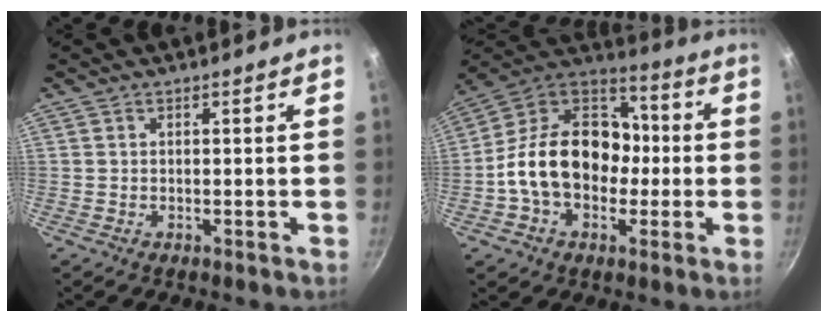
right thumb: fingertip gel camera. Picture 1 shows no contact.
{"total": 21.1, "force": [-2.0, 15.7, 13.9], "torque": [-0.203, 0.055, -0.048]}